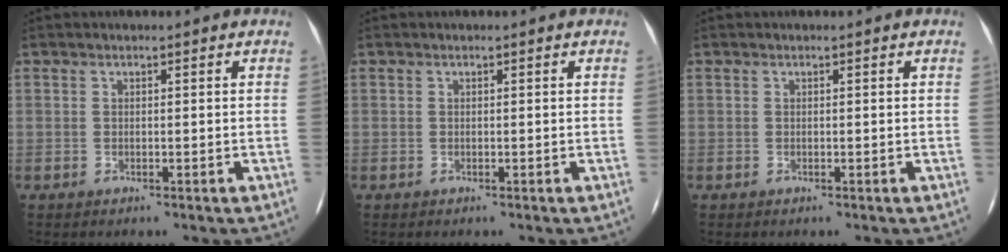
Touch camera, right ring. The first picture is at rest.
{"total": 0.0}
{"total": 0.0}